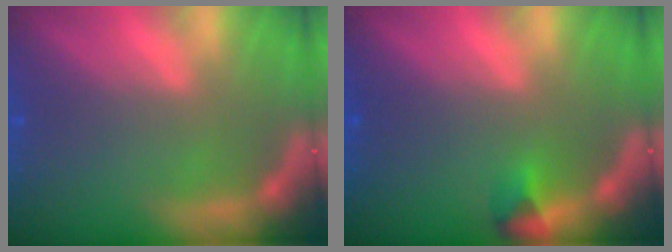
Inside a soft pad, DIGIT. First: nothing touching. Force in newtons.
{"total": 1.4}